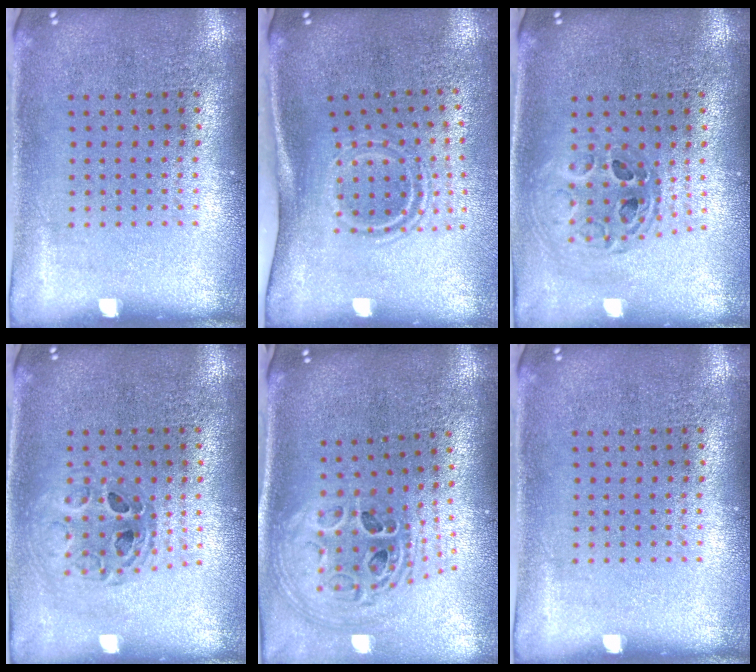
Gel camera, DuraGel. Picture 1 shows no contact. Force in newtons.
{"total": 1.9, "press": 1.1, "slide": 1.5}
{"total": 0.7, "press": 0.7, "slide": 0.1}
{"total": 0.8, "press": 0.7, "slide": 0.2}
{"total": 1.9, "press": 1.6, "slide": 1.1}
{"total": 0.0}